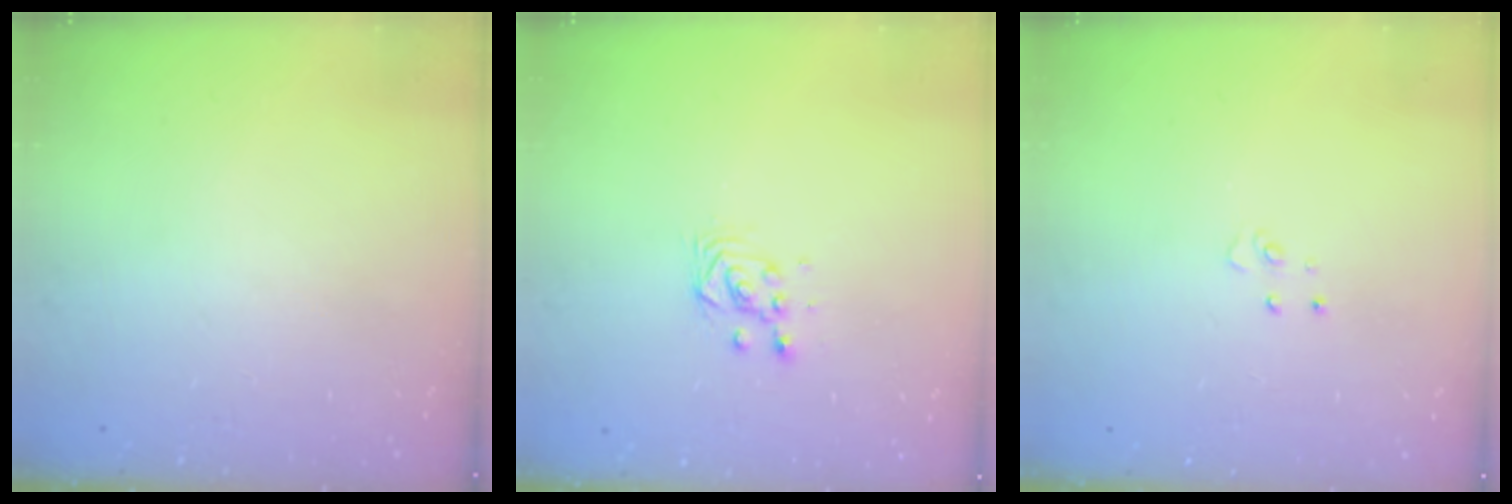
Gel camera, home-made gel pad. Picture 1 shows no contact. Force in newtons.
{"total": 3.9, "press": 3.9, "slide": 0.2}
{"total": 3.4, "press": 3.4, "slide": 0.3}